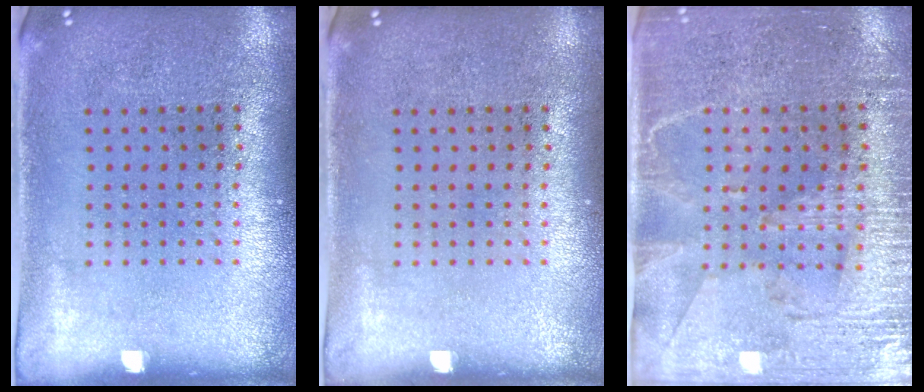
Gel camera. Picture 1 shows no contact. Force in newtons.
{"total": 0.0}
{"total": 3.3, "press": 3.0, "slide": 1.5}